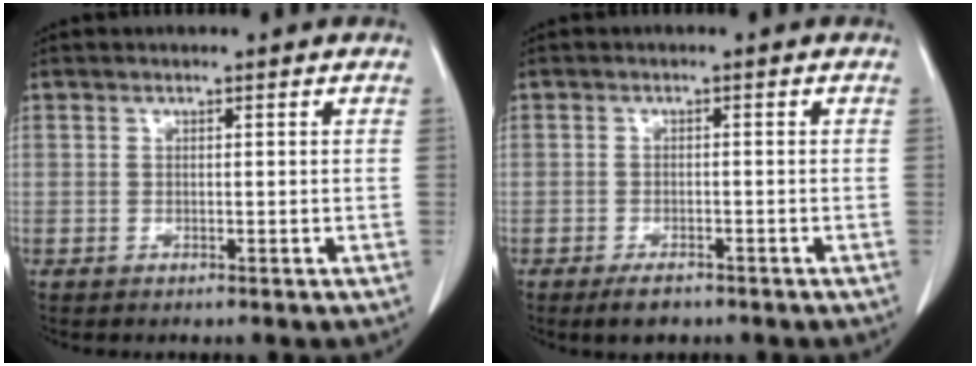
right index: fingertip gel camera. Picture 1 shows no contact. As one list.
[{"total": 2.9, "force": [-2.1, 1.1, 1.6], "torque": [-0.032, -0.004, -0.029]}]